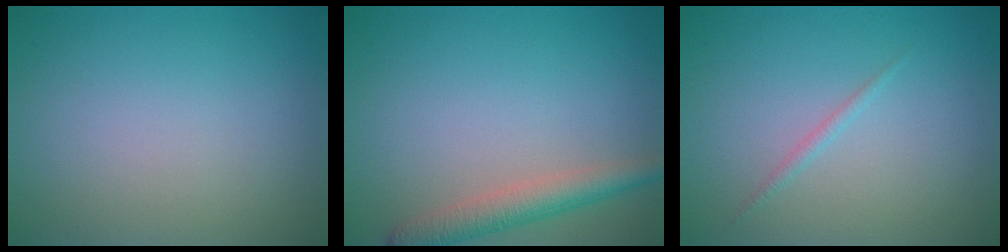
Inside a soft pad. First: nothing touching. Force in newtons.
{"total": 3.3, "press": 3.3, "slide": 0.2}
{"total": 0.7, "press": 0.7, "slide": 0.1}